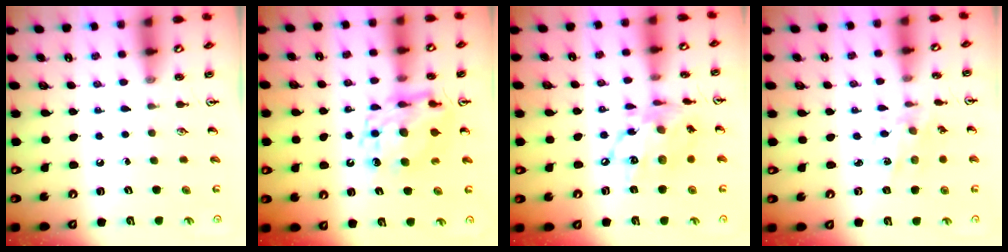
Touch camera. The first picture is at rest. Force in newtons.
{"total": 11.7, "press": 11.6, "slide": 1.2}
{"total": 14.9, "press": 14.8, "slide": 1.4}
{"total": 2.3, "press": 2.2, "slide": 0.6}